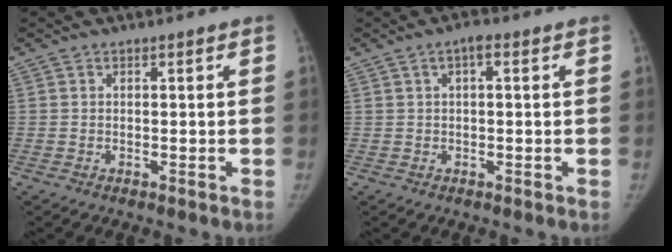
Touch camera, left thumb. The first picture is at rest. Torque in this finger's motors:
{"motor_torque": [-0.37, 0.18, -0.22, 0.39, 0.00]}